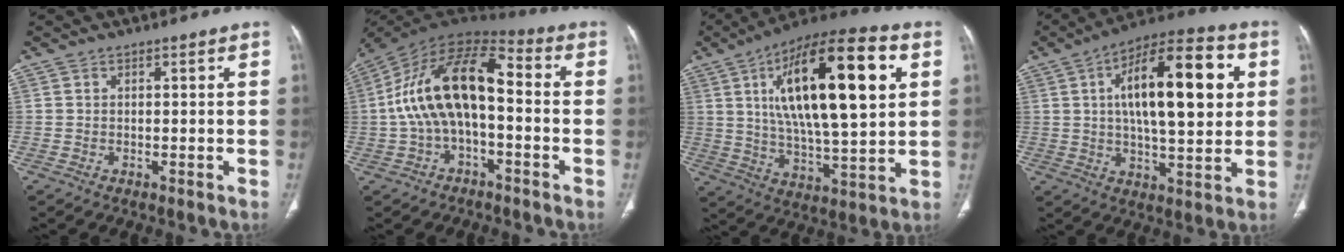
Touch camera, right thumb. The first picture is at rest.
{"total": 17.1, "force": [-1.0, 8.7, 14.8], "torque": [-0.268, 0.054, -0.027]}
{"total": 26.7, "force": [7.4, 9.3, 23.9], "torque": [-0.386, -0.005, 0.113]}
{"total": 21.8, "force": [4.7, 8.6, 19.5], "torque": [-0.277, 0.008, 0.064]}